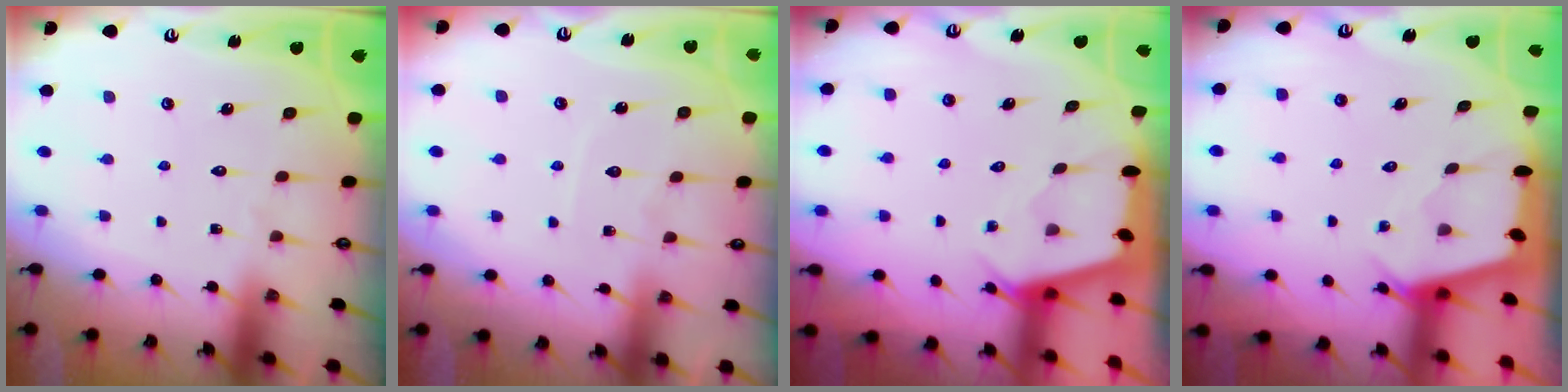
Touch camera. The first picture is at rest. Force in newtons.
{"total": 4.5, "press": 4.5, "slide": 0.6}
{"total": 2.5, "press": 2.5, "slide": 0.3}
{"total": 2.4, "press": 2.4, "slide": 0.3}